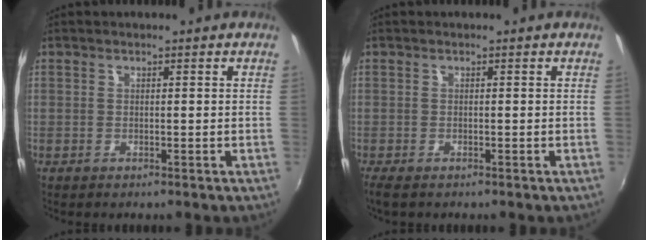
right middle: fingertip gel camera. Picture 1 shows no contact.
{"total": 2.7, "force": [-2.0, 0.9, 1.7], "torque": [-0.033, -0.012, -0.032]}